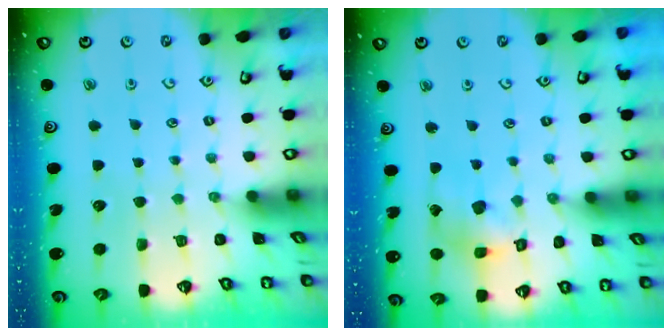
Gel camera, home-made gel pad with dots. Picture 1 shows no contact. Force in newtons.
{"total": 9.4, "press": 9.4, "slide": 1.1}